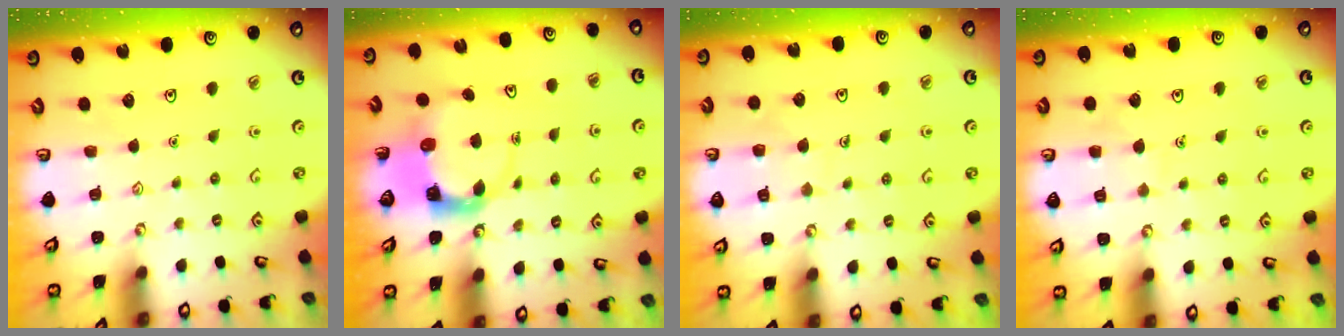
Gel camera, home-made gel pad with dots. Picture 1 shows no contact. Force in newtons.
{"total": 3.6, "press": 3.5, "slide": 0.5}
{"total": 5.8, "press": 5.7, "slide": 0.6}
{"total": 4.1, "press": 4.1, "slide": 0.3}